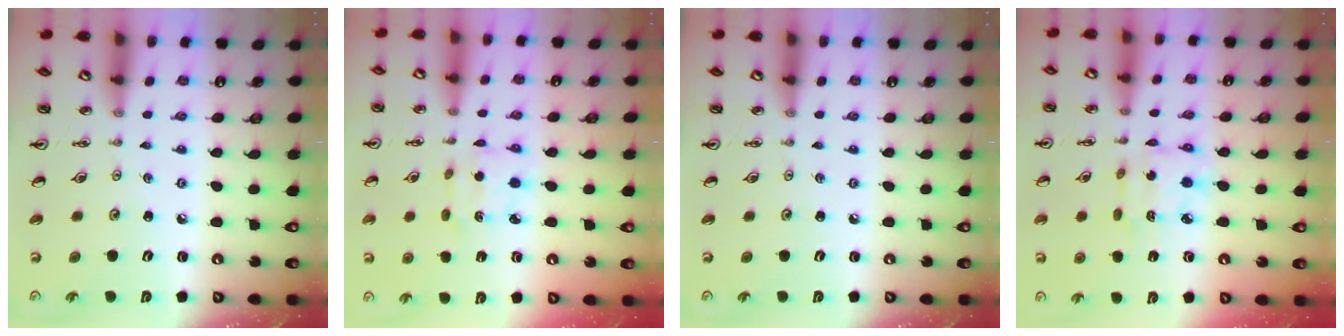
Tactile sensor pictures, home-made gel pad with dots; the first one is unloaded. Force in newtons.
{"total": 2.9, "press": 2.8, "slide": 0.6}
{"total": 0.0}
{"total": 3.9, "press": 3.9, "slide": 0.2}